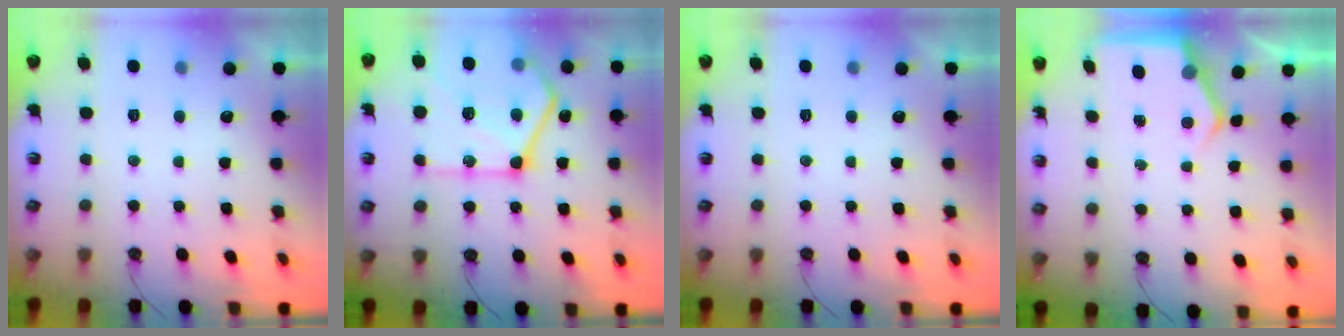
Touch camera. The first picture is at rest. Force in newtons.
{"total": 25.7, "press": 25.7, "slide": 1.9}
{"total": 0.0}
{"total": 4.7, "press": 4.7, "slide": 0.7}